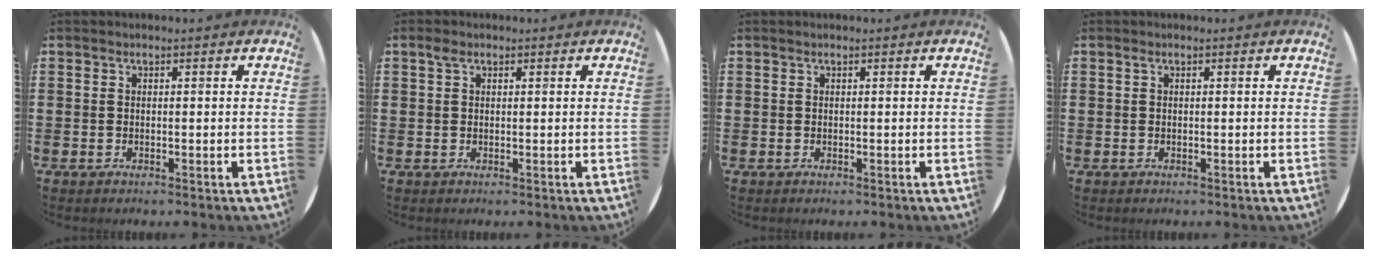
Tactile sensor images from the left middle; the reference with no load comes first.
{"total": 1.0, "force": [0.6, 0.6, 0.6], "torque": [-0.007, 0.002, 0.009]}
{"total": 0.0}
{"total": 0.0}